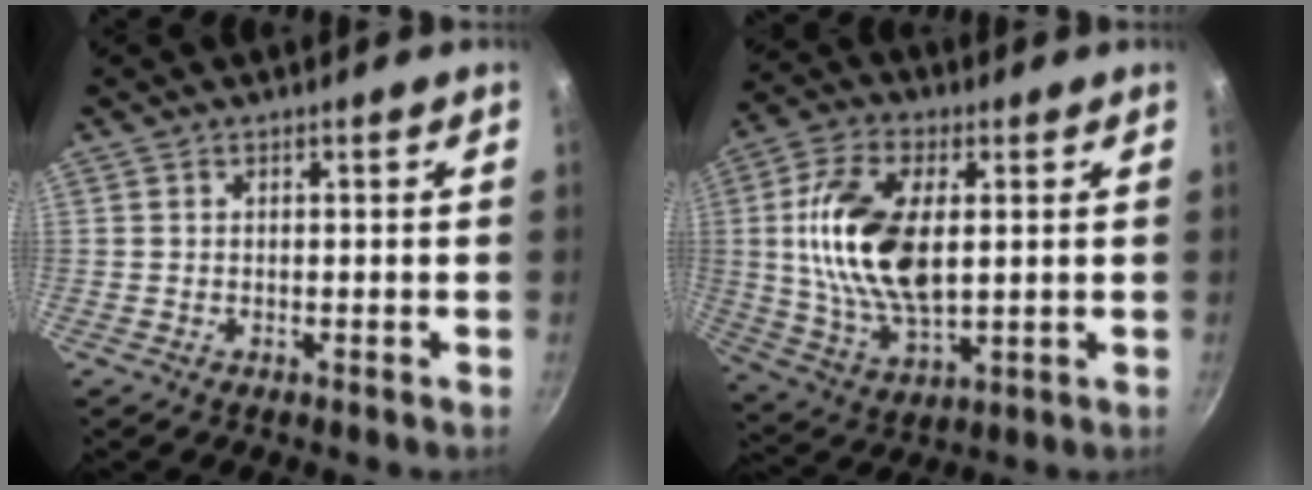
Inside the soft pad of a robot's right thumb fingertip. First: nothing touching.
{"total": 17.7, "force": [2.4, 9.5, 14.7], "torque": [-0.273, -0.003, 0.047]}